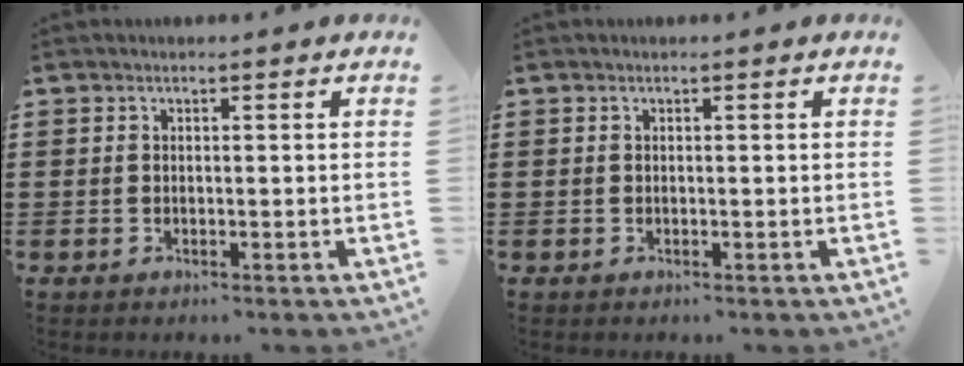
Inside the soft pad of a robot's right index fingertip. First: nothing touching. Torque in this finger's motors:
{"motor_torque": [0.62, 1.52, 0.00, 0.00]}